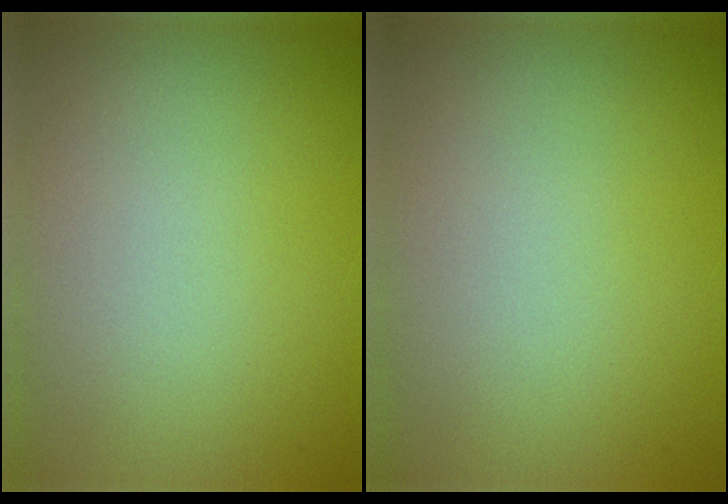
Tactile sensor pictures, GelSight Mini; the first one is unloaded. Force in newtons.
{"total": 0.0}